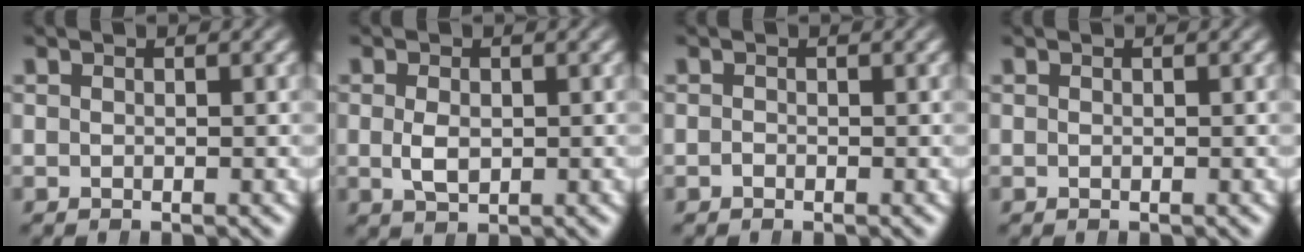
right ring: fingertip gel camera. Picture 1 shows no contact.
{"total": 1.6, "force": [-0.1, 0.8, 1.3], "torque": [-0.034, -0.016, 0.010]}
{"total": 0.5, "force": [-0.5, -0.2, 0.0], "torque": [-0.004, -0.006, -0.007]}
{"total": 0.0}